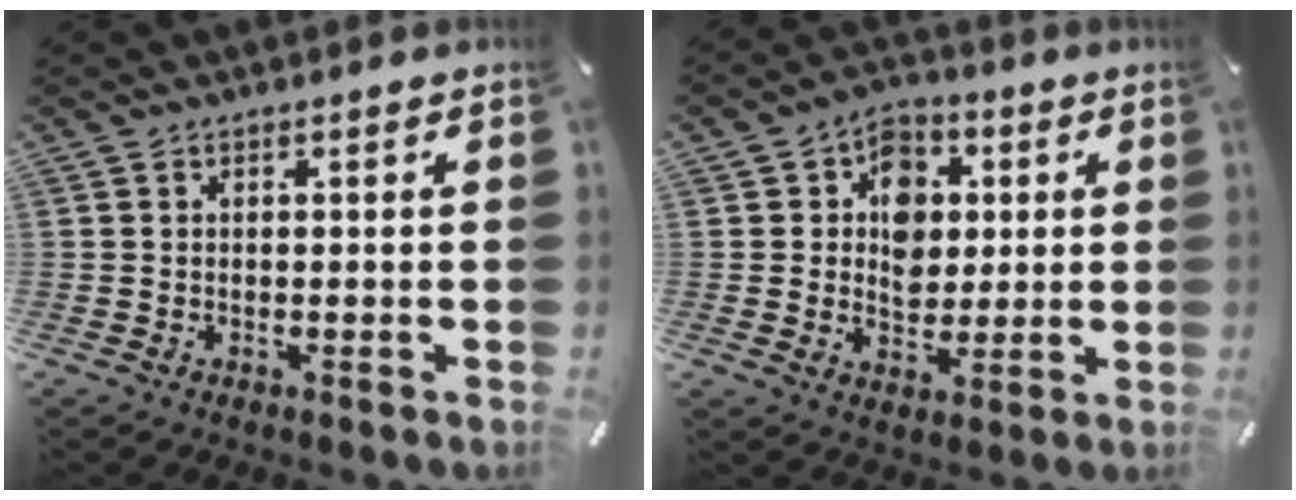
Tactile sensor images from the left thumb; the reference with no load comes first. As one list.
[{"total": 9.6, "force": [1.1, 8.2, 4.9], "torque": [-0.060, 0.007, 0.018]}]